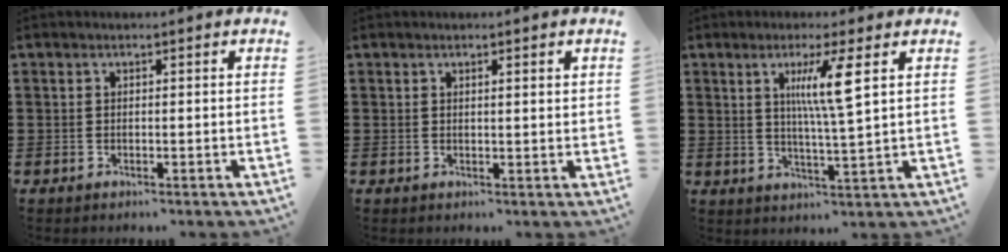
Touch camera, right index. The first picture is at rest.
{"total": 0.9, "force": [0.5, 0.2, 0.7], "torque": [-0.015, 0.003, 0.008]}
{"total": 7.0, "force": [2.5, 0.0, 6.5], "torque": [-0.125, -0.005, 0.035]}